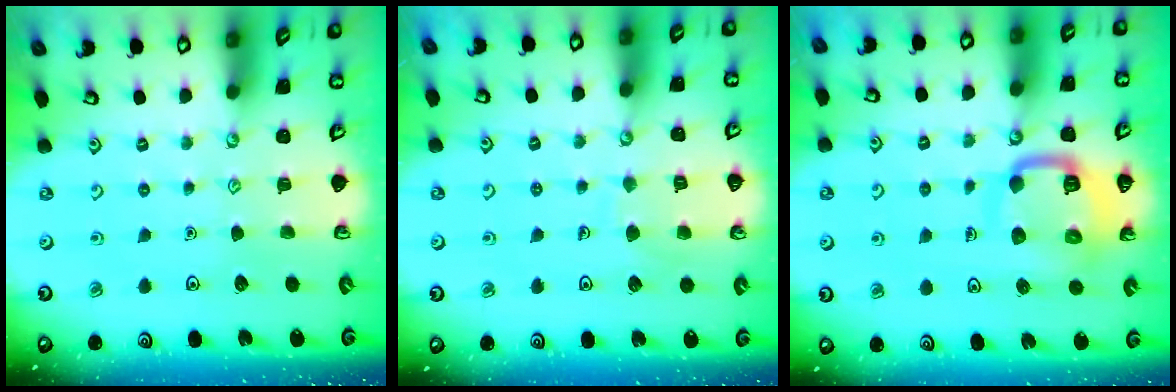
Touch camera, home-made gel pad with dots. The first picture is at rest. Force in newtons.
{"total": 7.0, "press": 7.0, "slide": 0.5}
{"total": 11.9, "press": 11.9, "slide": 1.4}